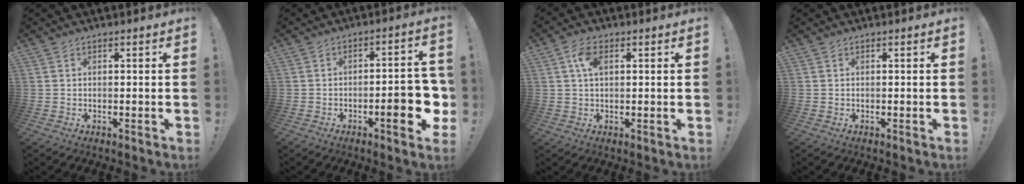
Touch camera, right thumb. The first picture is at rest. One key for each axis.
{"total": 11.1, "fx": -3.2, "fy": 2.9, "fz": 10.2, "tx": -0.122, "ty": 0.004, "tz": -0.047}
{"total": 5.6, "fx": 1.7, "fy": 3.2, "fz": 4.2, "tx": -0.079, "ty": 0.005, "tz": 0.031}
{"total": 0.0}